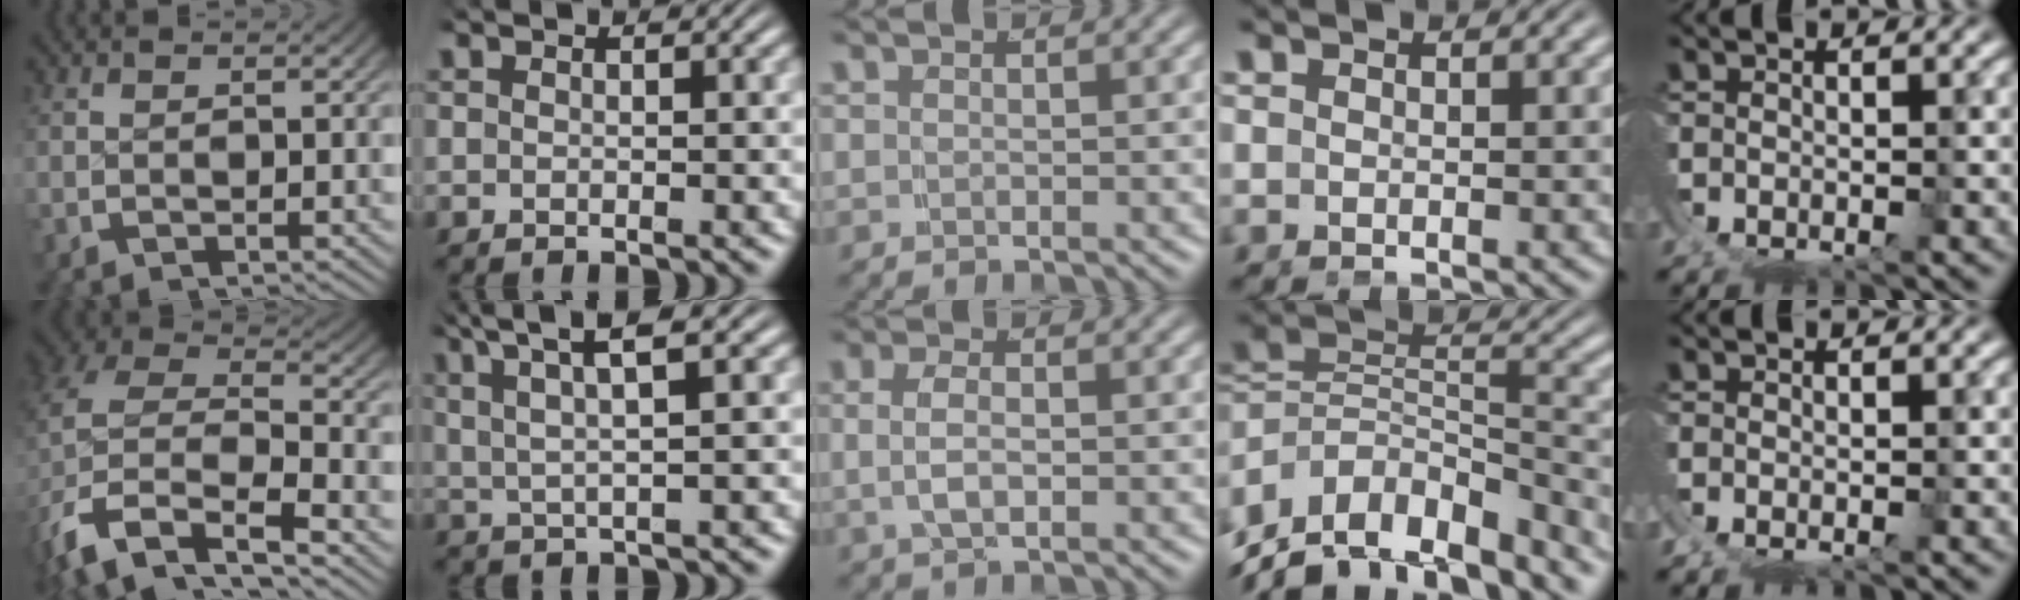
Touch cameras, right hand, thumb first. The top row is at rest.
{"thumb": {"total": 12.4, "force": [-1.6, 9.2, 8.2], "torque": [-0.197, -0.042, -0.014]}, "index": {"total": 5.5, "force": [3.3, 1.6, 4.1], "torque": [-0.083, 0.016, 0.049]}, "middle": {"total": 2.9, "force": [0.2, 1.5, 2.4], "torque": [-0.047, 0.002, 0.003]}, "ring": {"total": 14.2, "force": [-7.6, 9.0, 7.9], "torque": [-0.158, -0.044, -0.110]}, "little": {"total": 1.1, "force": [0.0, 0.8, 0.7], "torque": [-0.021, 0.001, -0.003]}}